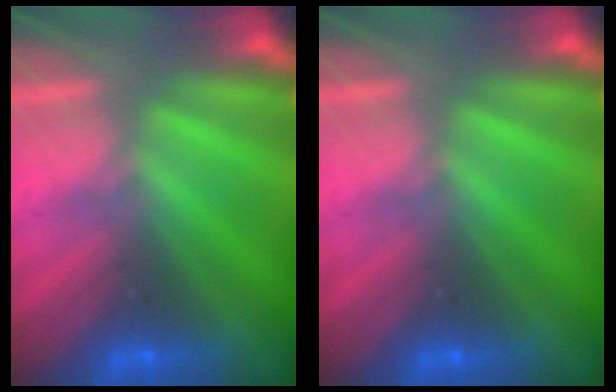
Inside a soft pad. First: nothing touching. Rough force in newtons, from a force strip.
{"total": 0.0}